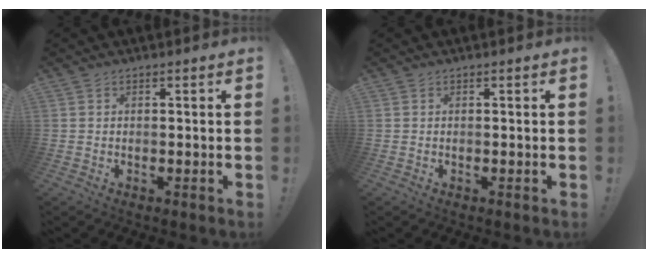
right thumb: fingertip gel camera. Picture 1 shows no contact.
{"total": 0.0}